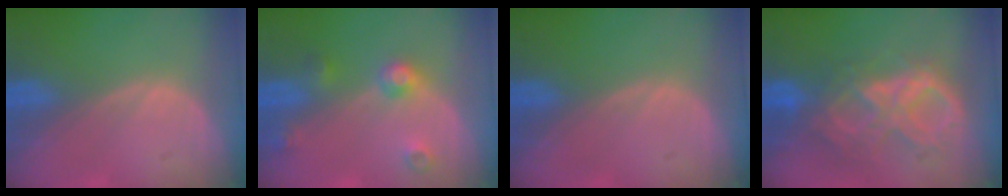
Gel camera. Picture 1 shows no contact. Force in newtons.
{"total": 4.5, "press": 4.0, "slide": 2.0}
{"total": 0.0}
{"total": 10.2, "press": 8.7, "slide": 5.3}